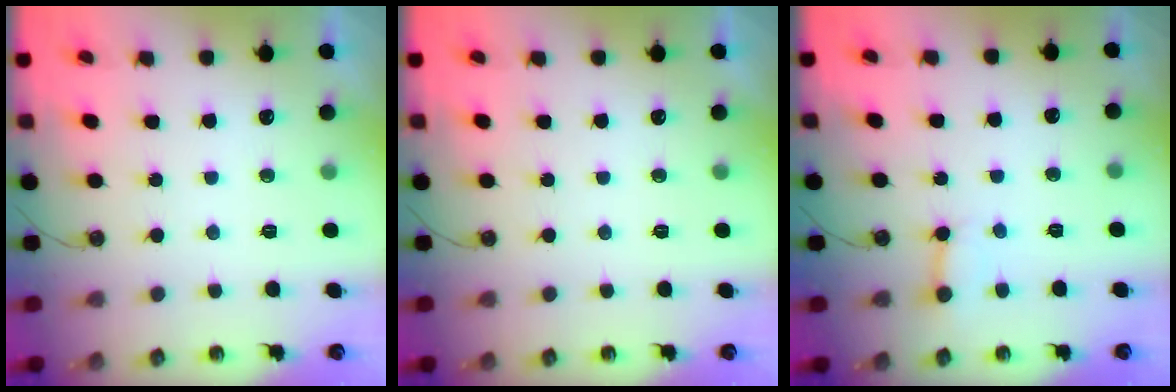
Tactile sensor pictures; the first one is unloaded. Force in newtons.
{"total": 0.0}
{"total": 2.8, "press": 2.7, "slide": 0.4}